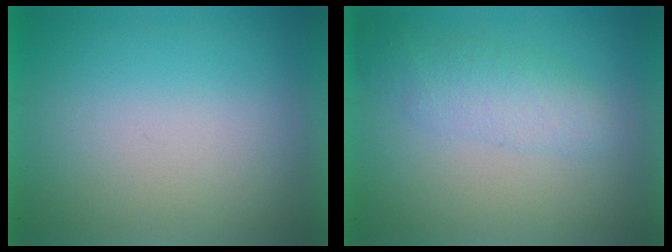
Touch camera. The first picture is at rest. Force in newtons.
{"total": 2.2}